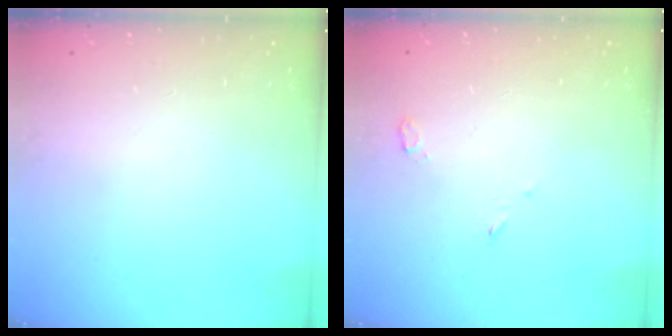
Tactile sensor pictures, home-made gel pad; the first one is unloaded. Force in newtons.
{"total": 2.8, "press": 2.7, "slide": 0.7}